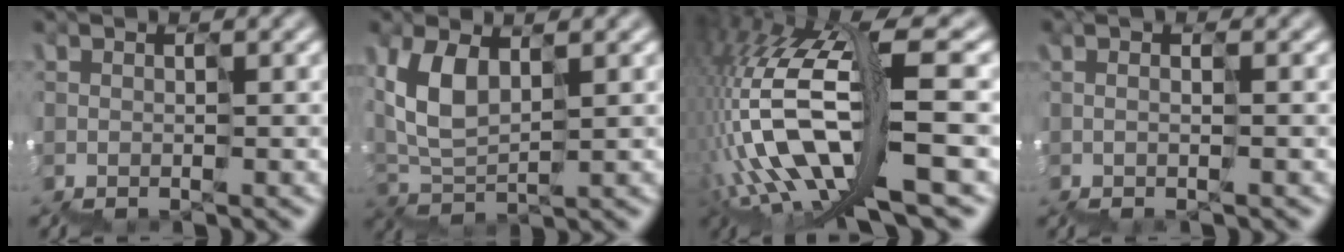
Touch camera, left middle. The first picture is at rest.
{"total": 3.5, "force": [2.4, 1.8, 1.9], "torque": [-0.077, 0.017, 0.045]}
{"total": 10.9, "force": [-1.7, 2.4, 10.5], "torque": [-0.234, 0.033, -0.015]}
{"total": 1.0, "force": [0.1, 0.2, 0.9], "torque": [-0.010, 0.000, 0.000]}